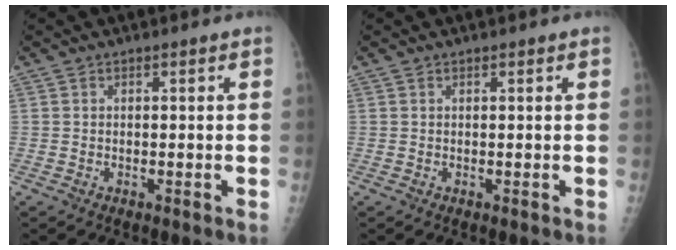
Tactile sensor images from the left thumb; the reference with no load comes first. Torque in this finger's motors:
{"motor_torque": [-0.08, 0.14, -0.23, -0.25, 0.00]}